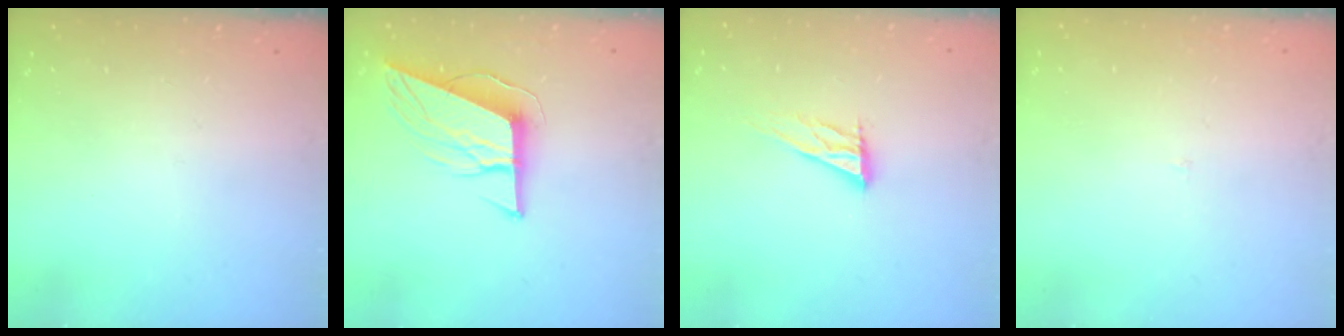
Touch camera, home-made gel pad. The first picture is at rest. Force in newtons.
{"total": 13.0, "press": 12.6, "slide": 3.2}
{"total": 11.0, "press": 10.7, "slide": 2.6}
{"total": 2.0, "press": 2.0, "slide": 0.1}